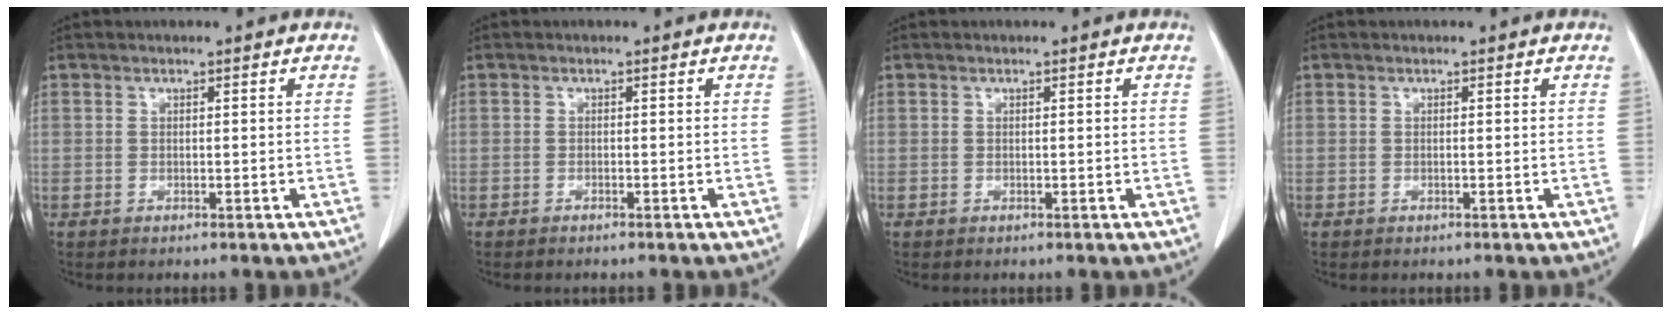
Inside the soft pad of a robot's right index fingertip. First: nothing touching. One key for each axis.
{"total": 0.6, "fx": -0.5, "fy": 0.0, "fz": 0.2, "tx": -0.009, "ty": -0.001, "tz": -0.009}
{"total": 0.0}
{"total": 0.0}